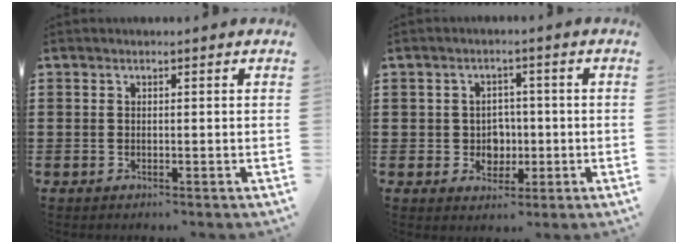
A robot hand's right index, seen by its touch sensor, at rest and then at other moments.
{"total": 3.6, "force": [-0.2, 3.4, 1.2], "torque": [-0.031, 0.002, -0.007]}